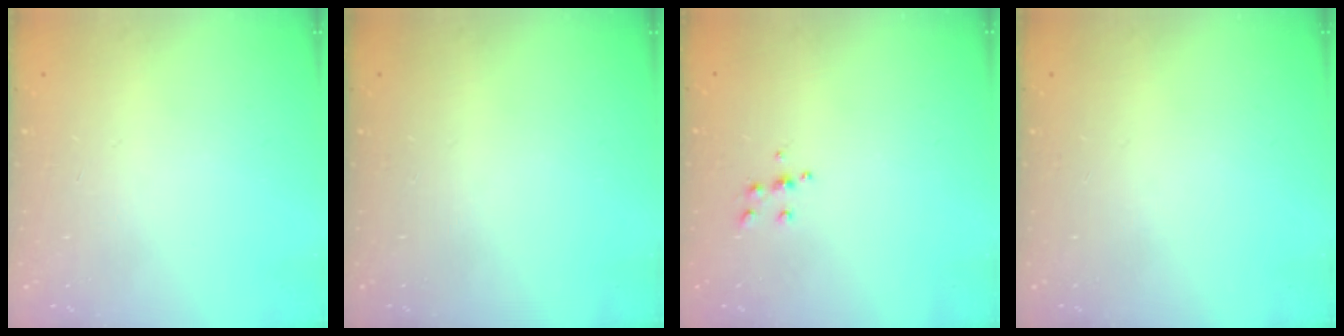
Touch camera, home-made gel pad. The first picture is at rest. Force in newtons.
{"total": 0.0}
{"total": 5.0, "press": 5.0, "slide": 0.6}
{"total": 0.0}